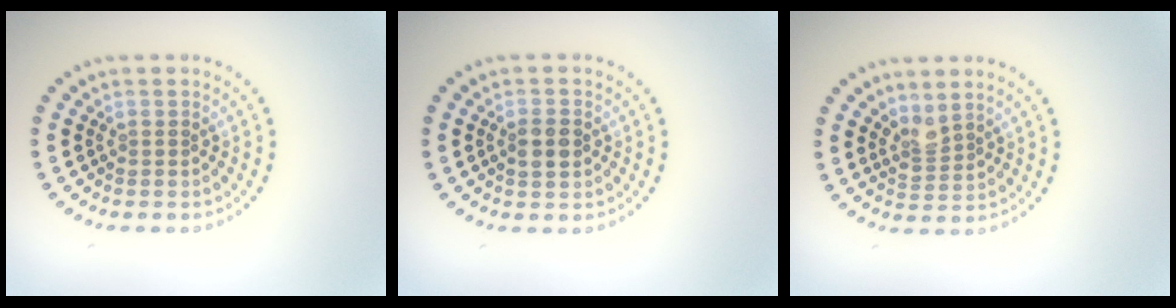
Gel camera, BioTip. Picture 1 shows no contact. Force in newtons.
{"total": 2.2, "press": 2.2, "slide": 0.3}
{"total": 2.0, "press": 1.5, "slide": 1.3}